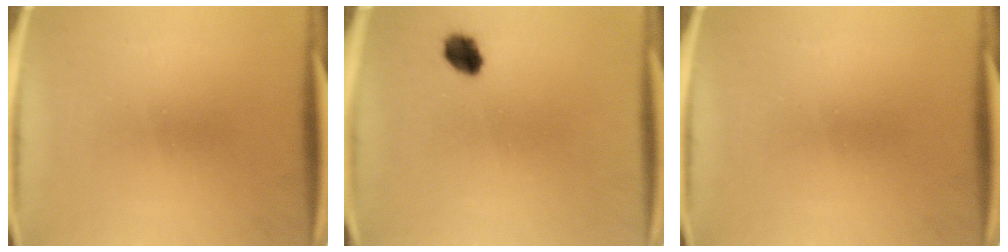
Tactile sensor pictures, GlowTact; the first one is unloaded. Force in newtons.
{"total": 4.6}
{"total": 0.0}